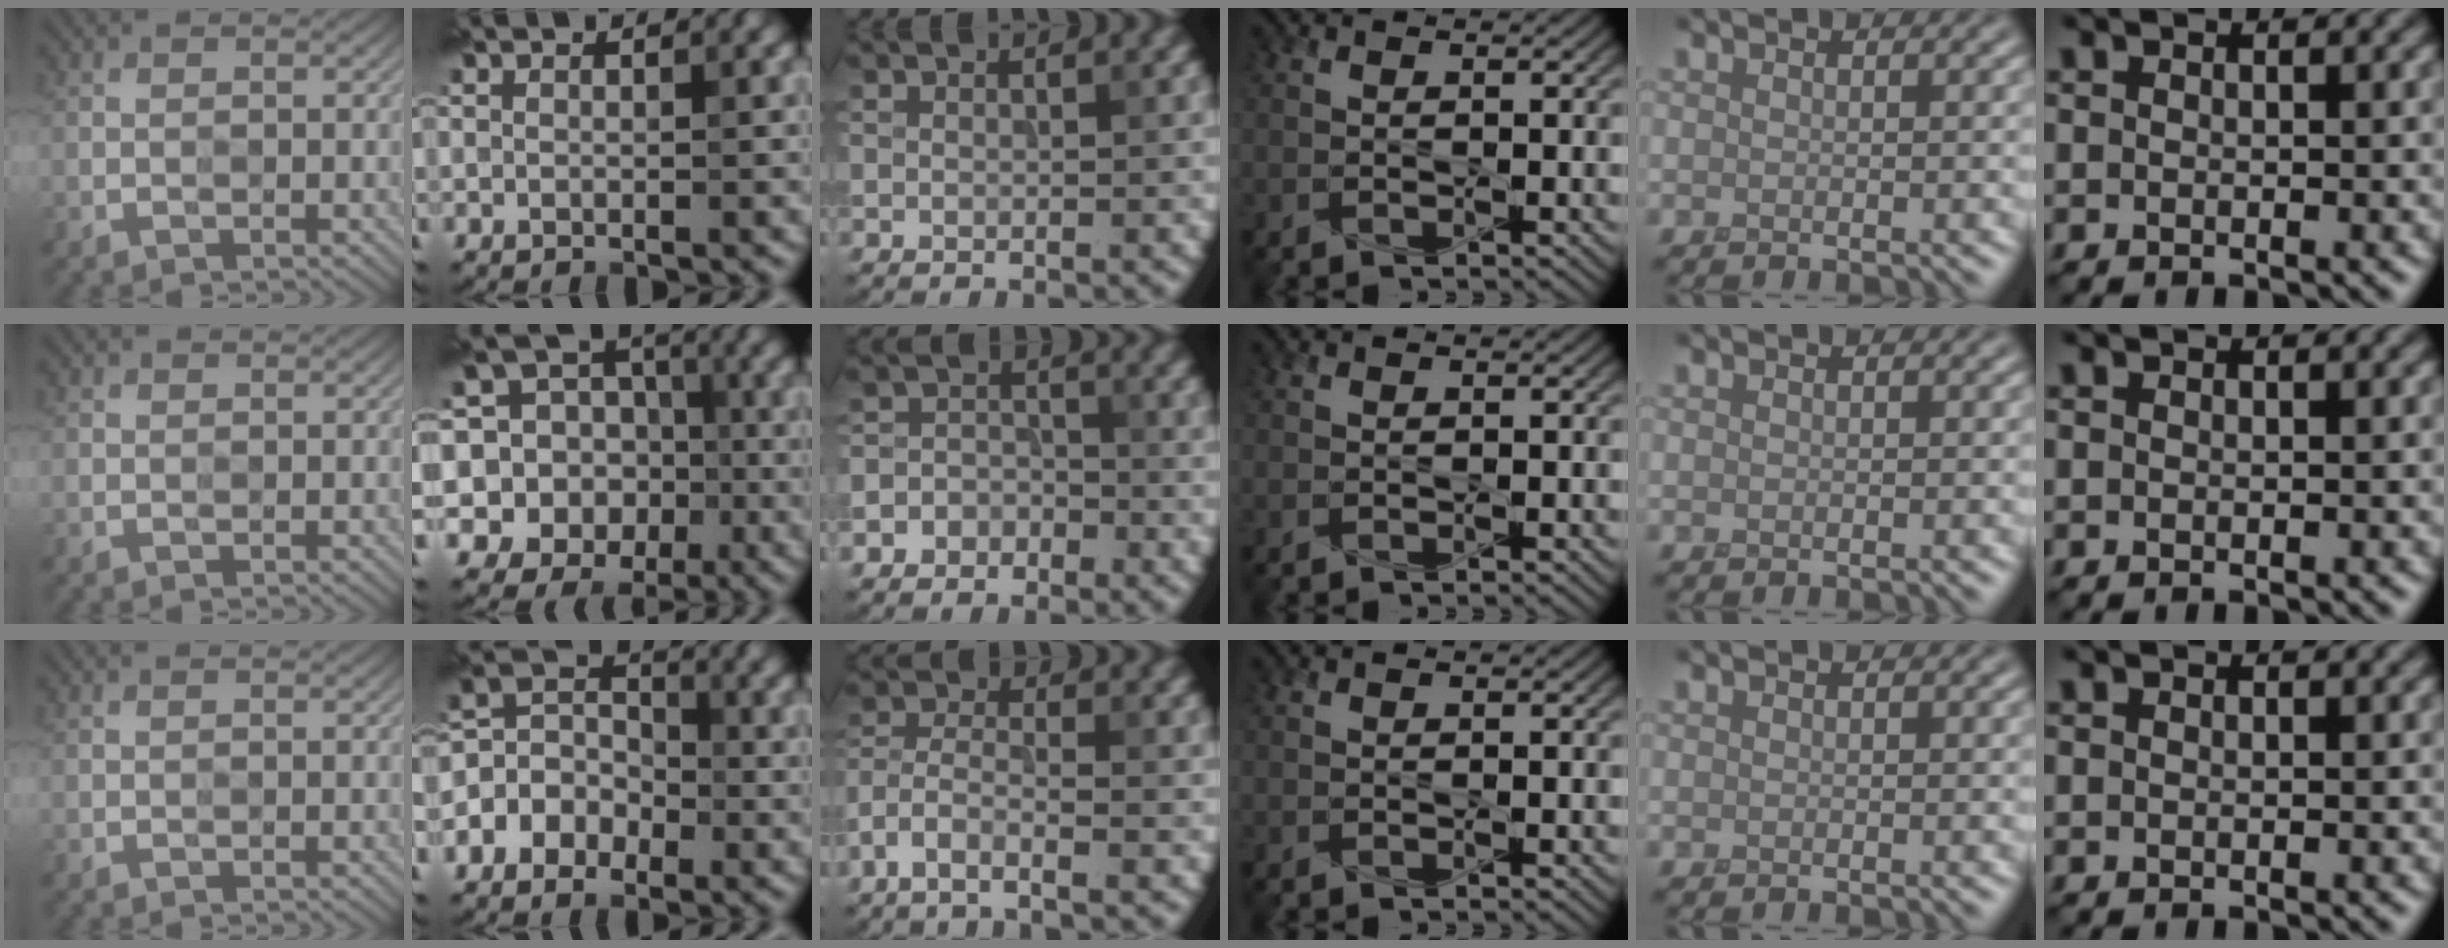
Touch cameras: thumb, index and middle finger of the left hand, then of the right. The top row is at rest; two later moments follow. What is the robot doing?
{"motion": "press", "object": "memory foam"}